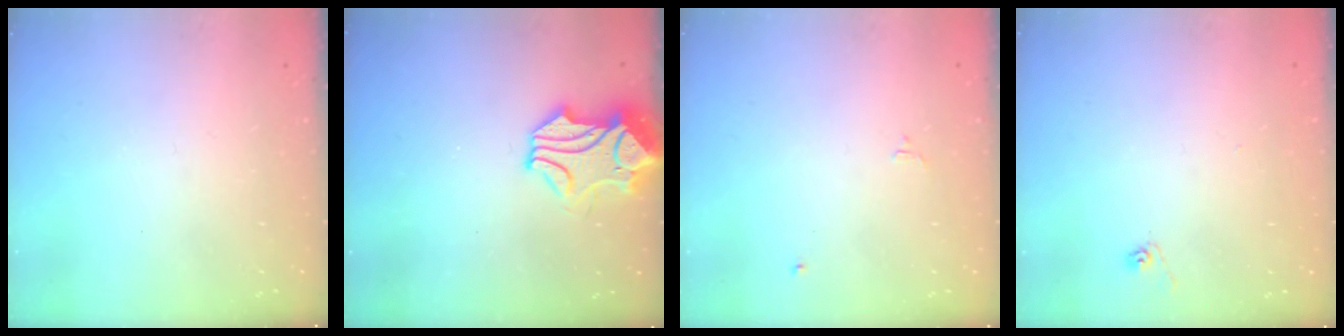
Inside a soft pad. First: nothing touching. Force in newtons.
{"total": 3.9, "press": 3.6, "slide": 1.4}
{"total": 1.6, "press": 1.6, "slide": 0.3}
{"total": 3.9, "press": 3.9, "slide": 0.2}